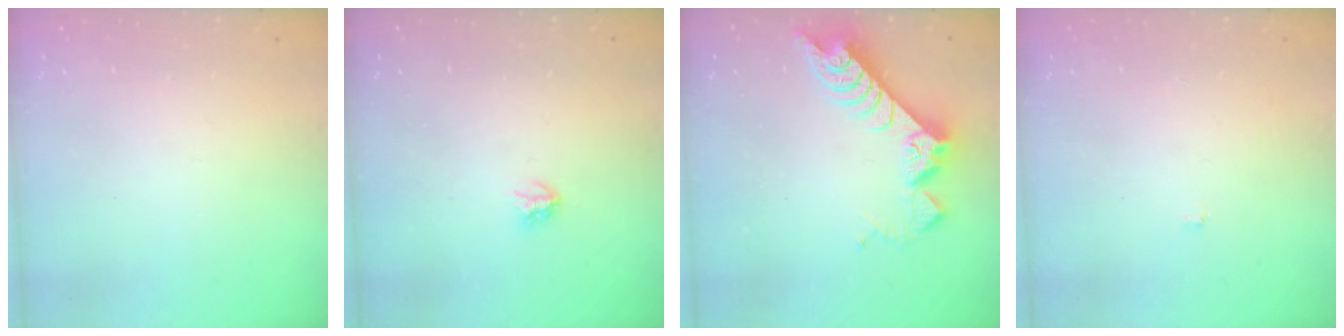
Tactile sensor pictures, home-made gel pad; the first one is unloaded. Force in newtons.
{"total": 2.9, "press": 2.8, "slide": 0.4}
{"total": 9.3, "press": 9.3, "slide": 1.0}
{"total": 4.1, "press": 4.0, "slide": 0.3}